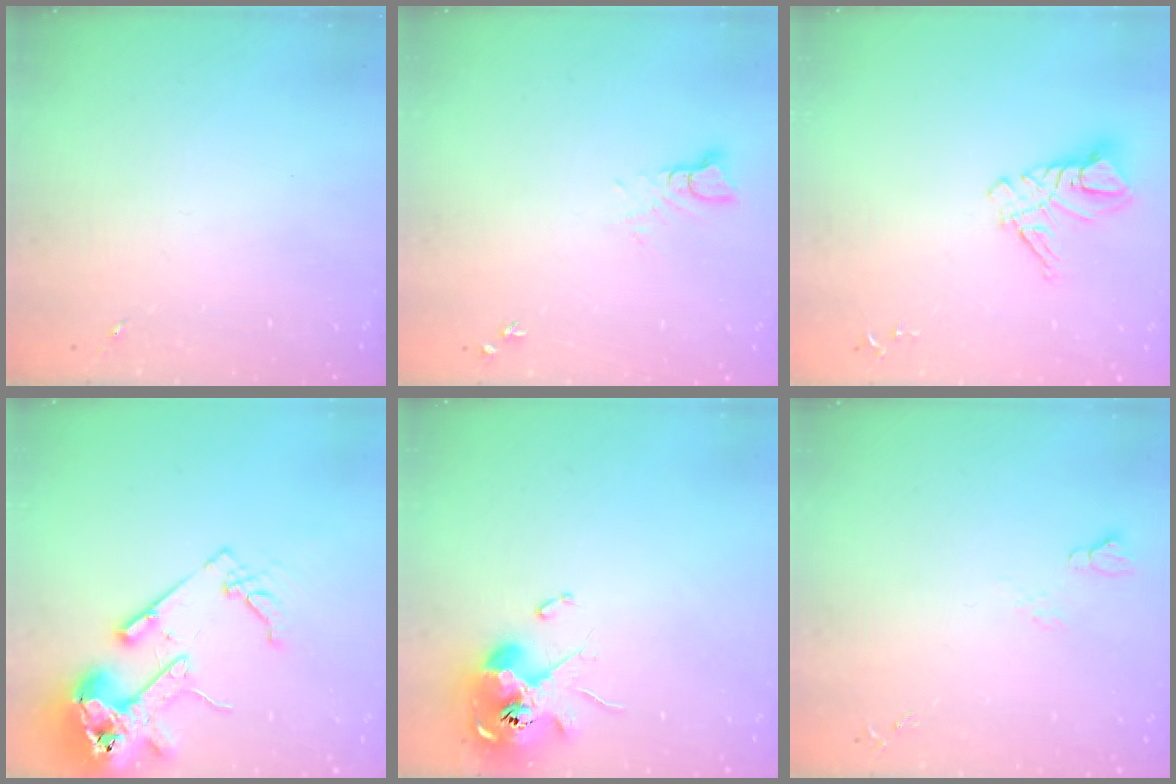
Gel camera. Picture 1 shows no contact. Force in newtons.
{"total": 4.4, "press": 4.4, "slide": 0.3}
{"total": 10.9, "press": 10.8, "slide": 1.1}
{"total": 17.9, "press": 17.8, "slide": 2.5}
{"total": 11.2, "press": 11.0, "slide": 2.1}
{"total": 5.8, "press": 5.8, "slide": 0.8}